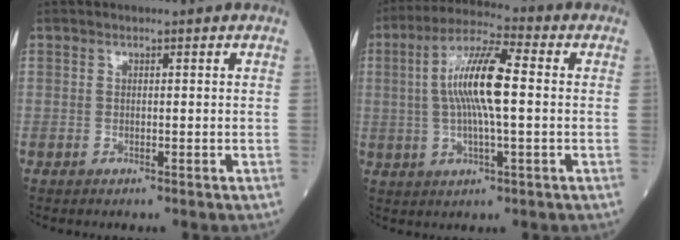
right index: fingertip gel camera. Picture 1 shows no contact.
{"total": 11.1, "force": [0.7, 1.6, 11.0], "torque": [-0.213, 0.015, 0.009]}